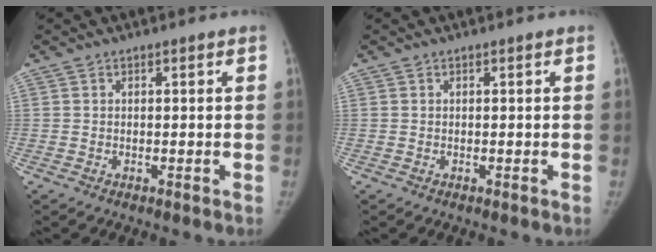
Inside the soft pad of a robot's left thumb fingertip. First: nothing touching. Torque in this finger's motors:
{"motor_torque": [0.03, 0.05, 0.35, 0.07, 0.06]}